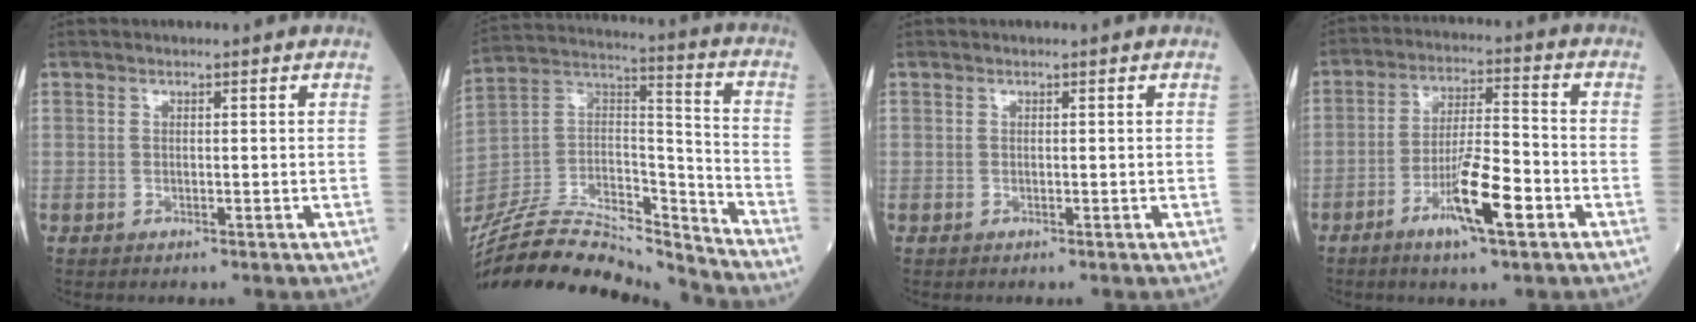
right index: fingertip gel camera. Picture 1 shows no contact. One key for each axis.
{"total": 25.9, "fx": -24.3, "fy": 3.1, "fz": 8.2, "tx": -0.193, "ty": 0.007, "tz": -0.415}
{"total": 0.0}
{"total": 9.6, "fx": -4.5, "fy": 1.2, "fz": 8.4, "tx": -0.150, "ty": -0.006, "tz": -0.079}